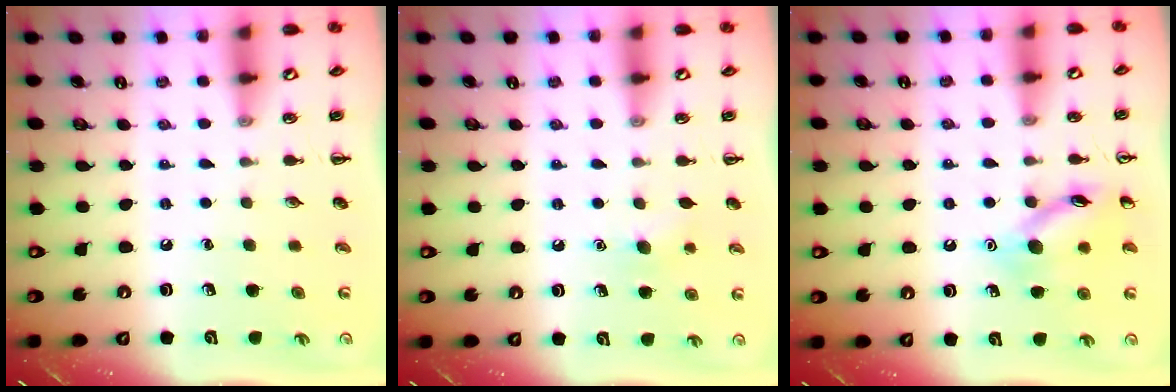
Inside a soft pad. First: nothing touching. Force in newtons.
{"total": 5.6, "press": 5.4, "slide": 1.4}
{"total": 12.2, "press": 12.2, "slide": 0.9}